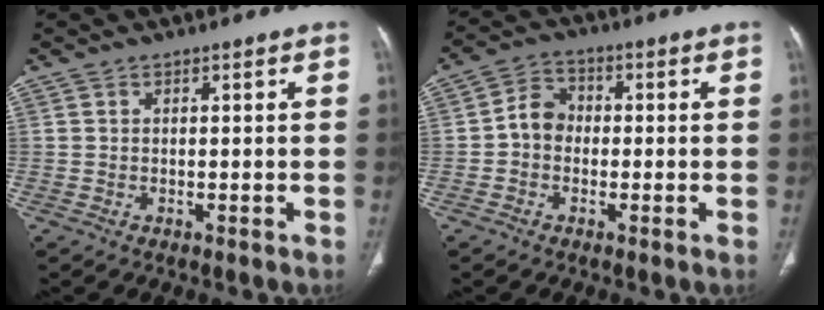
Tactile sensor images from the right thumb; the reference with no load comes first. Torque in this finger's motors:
{"motor_torque": [-0.16, 0.14, 0.69, -0.54, 0.02]}